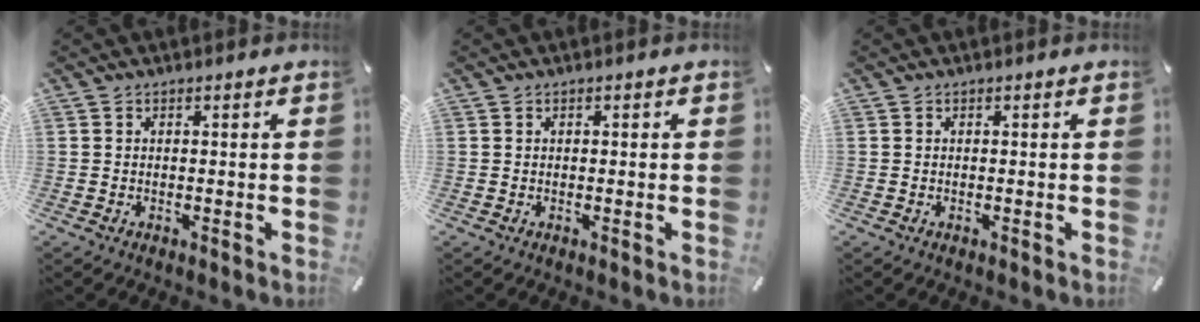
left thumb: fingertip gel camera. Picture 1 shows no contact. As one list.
[{"total": 0.0}, {"total": 0.0}]